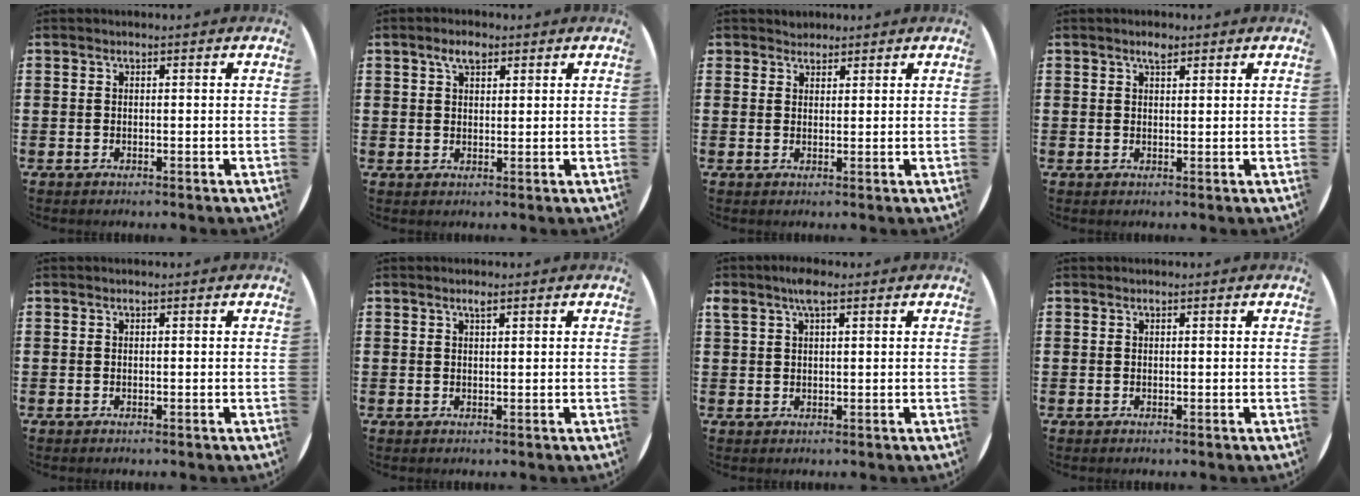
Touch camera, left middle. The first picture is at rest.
{"total": 3.1, "force": [2.2, 1.5, 1.6], "torque": [-0.019, 0.000, 0.036]}
{"total": 1.6, "force": [1.5, 0.5, -0.2], "torque": [0.001, 0.004, 0.031]}
{"total": 1.8, "force": [1.5, 0.5, 0.9], "torque": [-0.021, 0.003, 0.026]}
{"total": 0.0}
{"total": 0.9, "force": [0.7, 0.0, 0.6], "torque": [-0.012, -0.001, 0.014]}
{"total": 3.0, "force": [2.0, 0.8, 2.1], "torque": [-0.038, 0.002, 0.033]}
{"total": 0.0}